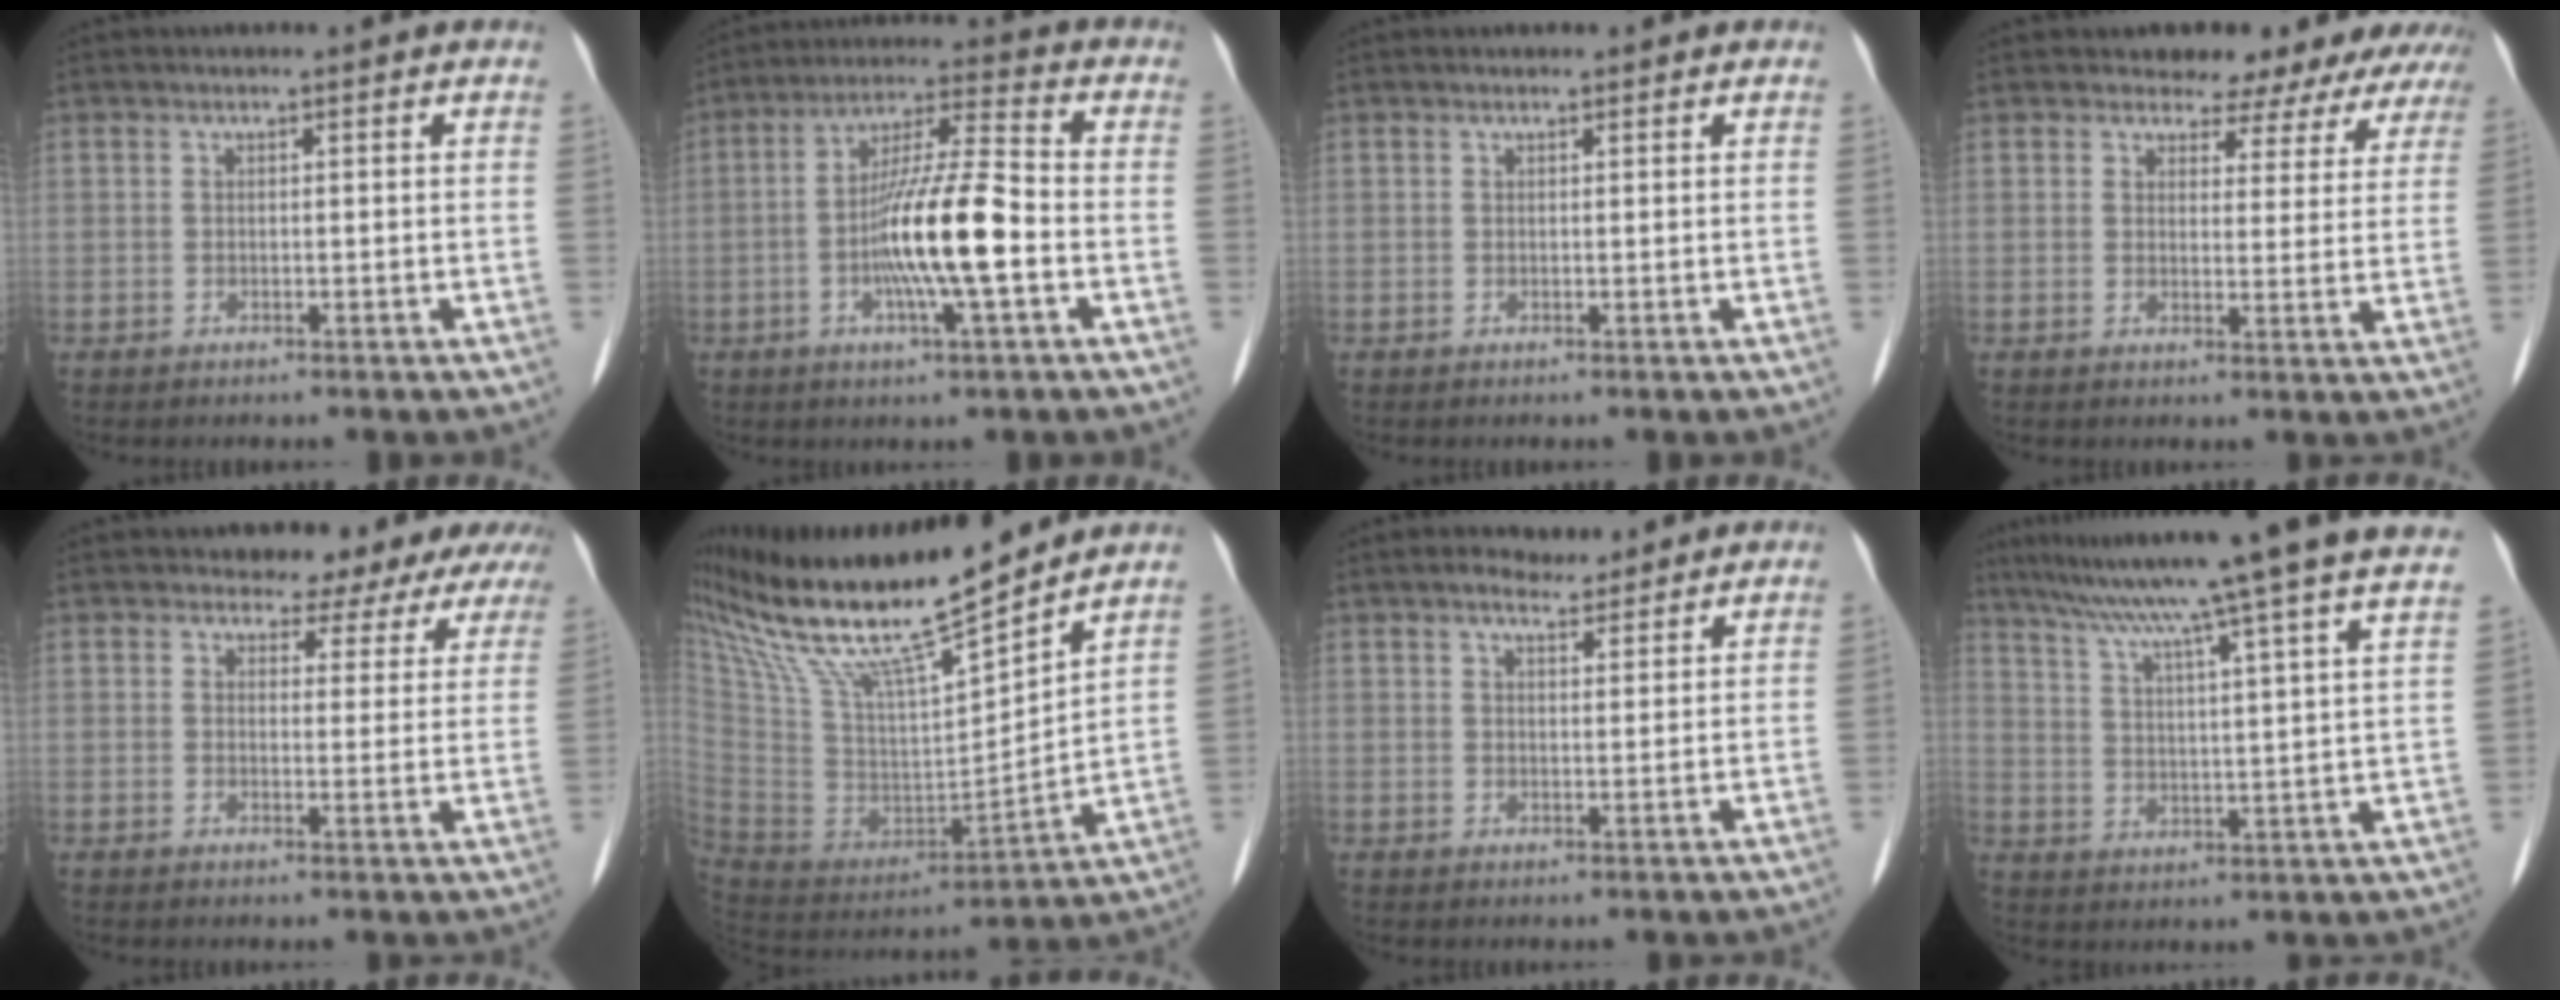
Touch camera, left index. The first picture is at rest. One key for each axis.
{"total": 12.0, "fx": -2.7, "fy": 1.0, "fz": 11.6, "tx": -0.220, "ty": 0.001, "tz": -0.054}
{"total": 0.6, "fx": 0.5, "fy": 0.3, "fz": 0.1, "tx": -0.012, "ty": 0.006, "tz": 0.009}
{"total": 10.3, "fx": 9.6, "fy": 3.6, "fz": 1.3, "tx": 0.020, "ty": -0.005, "tz": 0.084}
{"total": 8.8, "fx": 8.1, "fy": 3.0, "fz": 1.4, "tx": 0.007, "ty": -0.004, "tz": 0.070}
{"total": 23.6, "fx": 19.3, "fy": 2.4, "fz": 13.5, "tx": -0.256, "ty": 0.002, "tz": 0.358}
{"total": 3.9, "fx": 3.4, "fy": 1.3, "fz": 1.4, "tx": -0.027, "ty": 0.011, "tz": 0.055}
{"total": 23.3, "fx": 19.8, "fy": -2.0, "fz": 12.0, "tx": -0.199, "ty": -0.023, "tz": 0.266}